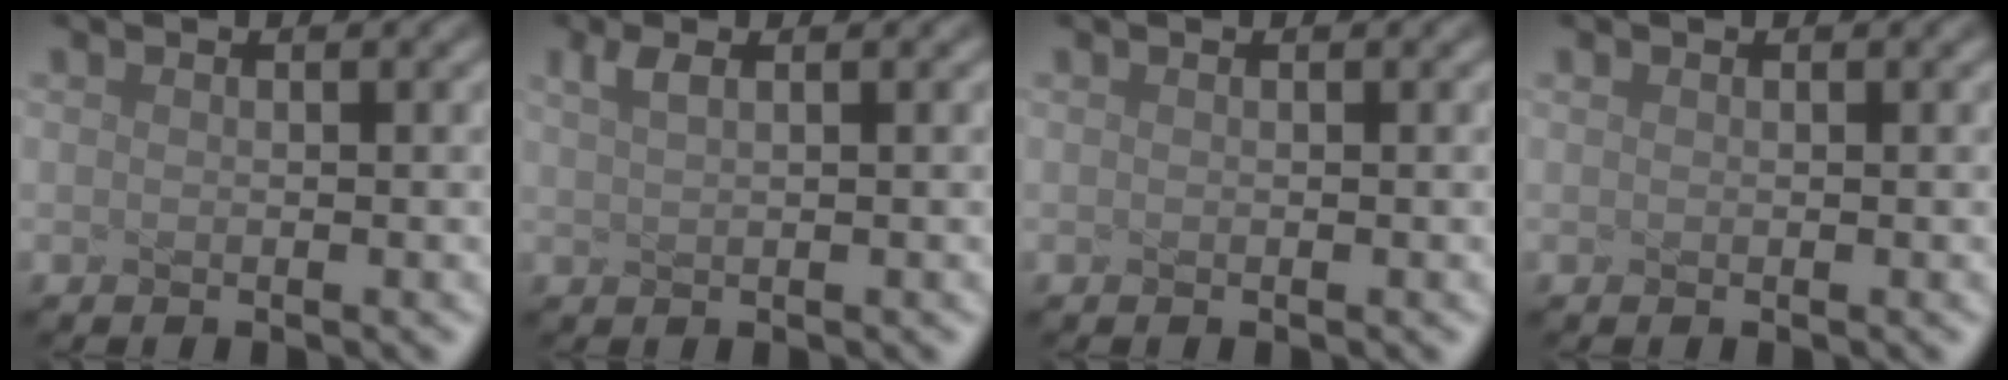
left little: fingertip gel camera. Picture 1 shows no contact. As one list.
[{"total": 1.7, "force": [0.9, 0.6, 1.3], "torque": [-0.021, 0.004, 0.017]}, {"total": 0.0}, {"total": 0.0}]